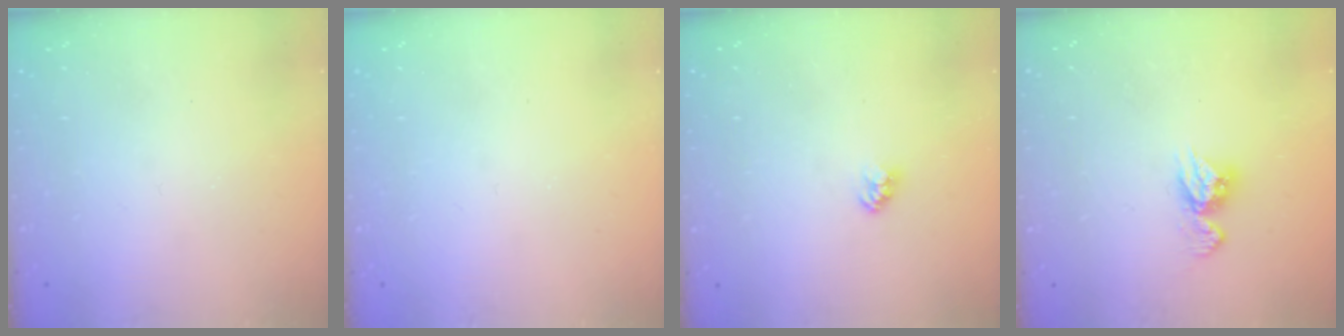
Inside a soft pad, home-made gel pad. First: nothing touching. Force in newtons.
{"total": 0.0}
{"total": 2.4, "press": 2.4, "slide": 0.1}
{"total": 7.8, "press": 7.8, "slide": 0.6}